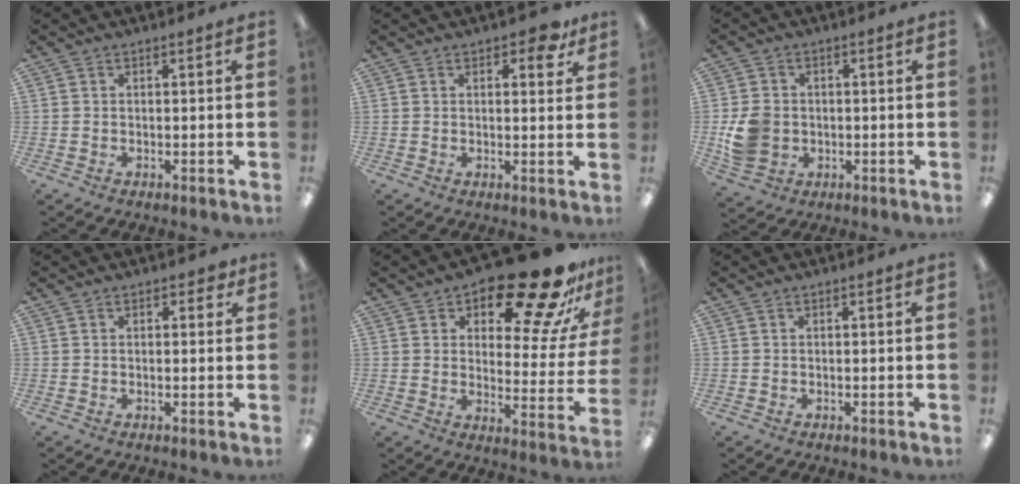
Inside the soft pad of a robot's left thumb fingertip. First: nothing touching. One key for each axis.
{"total": 3.9, "fx": 2.3, "fy": 2.0, "fz": 2.5, "tx": -0.022, "ty": -0.005, "tz": 0.034}
{"total": 8.3, "fx": -0.8, "fy": 7.2, "fz": 4.1, "tx": -0.085, "ty": 0.012, "tz": -0.012}
{"total": 1.7, "fx": 0.8, "fy": 1.1, "fz": 1.0, "tx": -0.013, "ty": 0.002, "tz": 0.012}
{"total": 21.2, "fx": 16.2, "fy": 6.8, "fz": 11.8, "tx": -0.154, "ty": -0.117, "tz": 0.260}
{"total": 0.0}